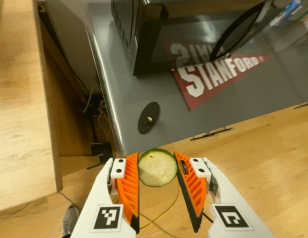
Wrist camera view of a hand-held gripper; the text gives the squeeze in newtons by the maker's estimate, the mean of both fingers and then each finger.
{"total": 9.0, "left": 9.4, "right": 8.6}